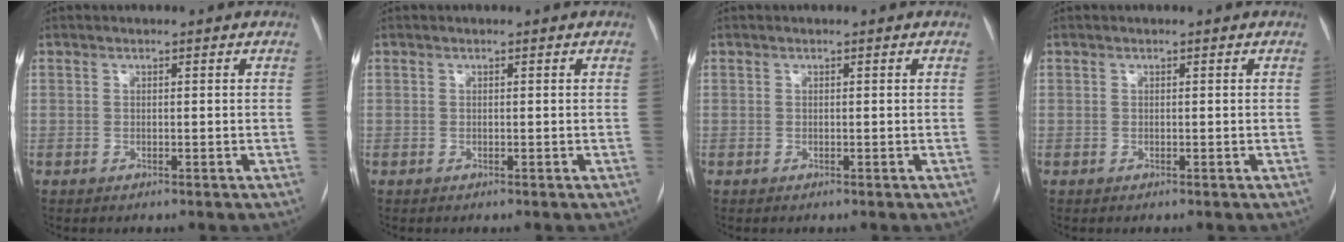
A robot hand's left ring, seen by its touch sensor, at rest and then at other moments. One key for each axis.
{"total": 0.0}
{"total": 0.0}
{"total": 0.0}